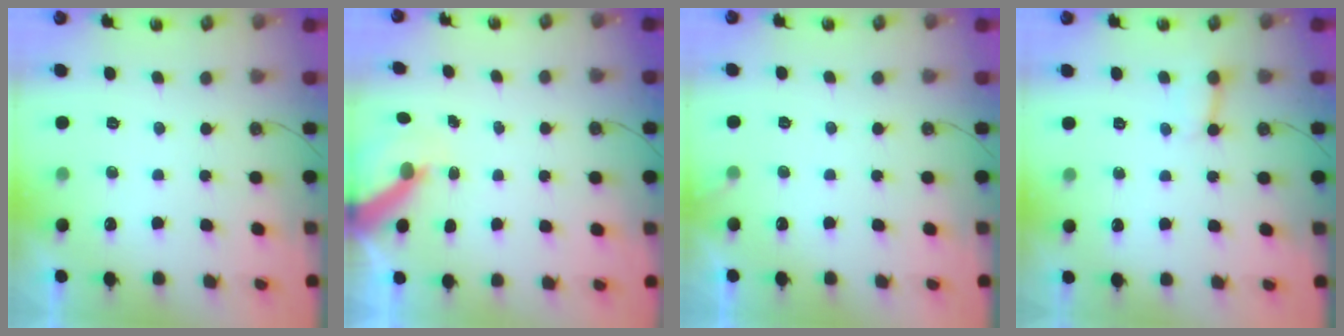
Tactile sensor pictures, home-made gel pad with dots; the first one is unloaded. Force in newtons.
{"total": 6.7, "press": 6.7, "slide": 0.7}
{"total": 4.4, "press": 4.4, "slide": 0.3}
{"total": 6.1, "press": 6.1, "slide": 0.5}